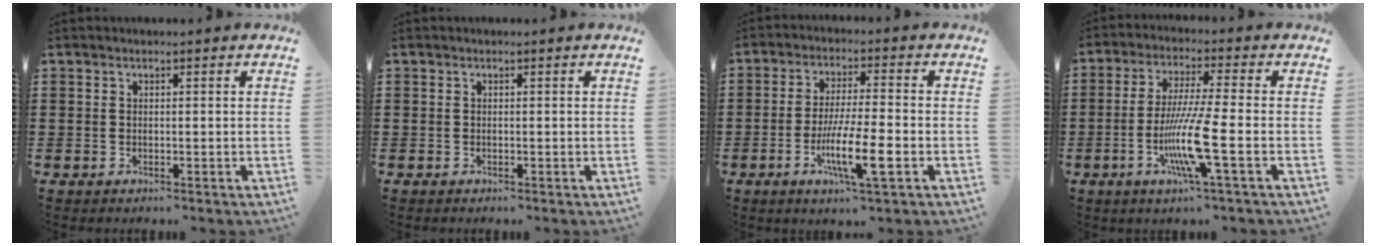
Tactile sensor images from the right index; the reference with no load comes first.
{"total": 0.0}
{"total": 9.3, "force": [-3.3, 1.5, 8.5], "torque": [-0.164, -0.012, -0.061]}
{"total": 10.2, "force": [-3.3, 0.3, 9.7], "torque": [-0.202, -0.022, -0.067]}